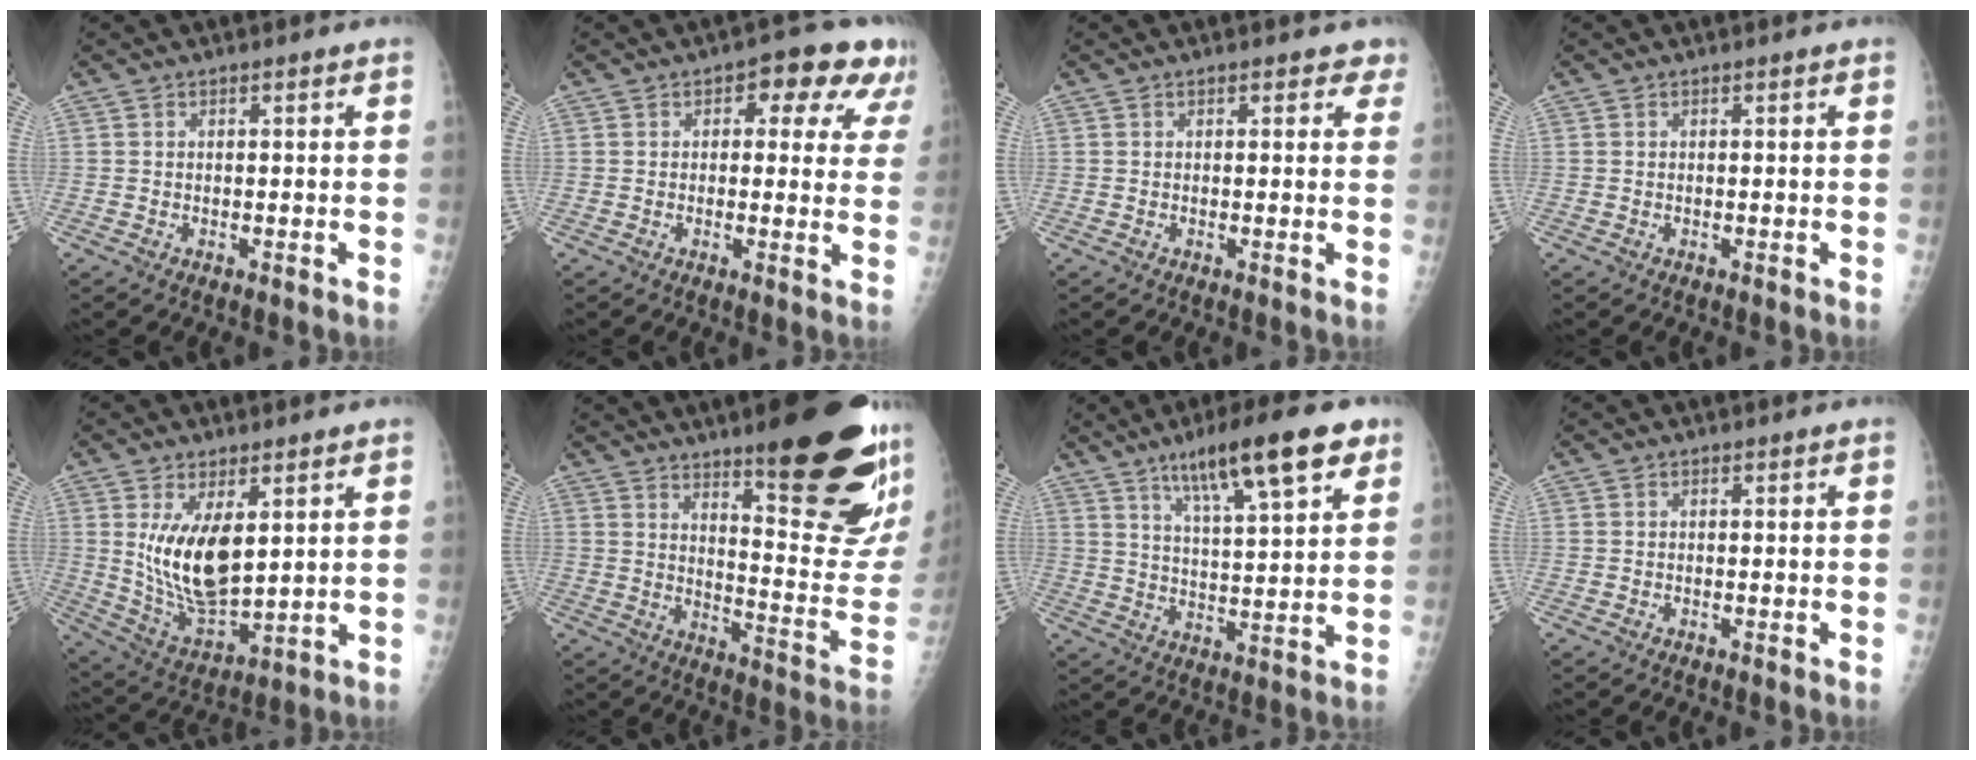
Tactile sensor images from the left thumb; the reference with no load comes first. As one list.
[{"total": 10.0, "force": [4.7, 5.3, 7.1], "torque": [-0.029, -0.004, 0.048]}, {"total": 2.9, "force": [1.9, 1.5, 1.6], "torque": [0.007, -0.002, 0.016]}, {"total": 0.0}, {"total": 13.4, "force": [3.4, 6.3, 11.3], "torque": [-0.190, -0.030, 0.085]}, {"total": 25.7, "force": [15.4, 5.5, 19.8], "torque": [-0.232, -0.091, 0.222]}, {"total": 16.3, "force": [9.4, 3.8, 12.7], "torque": [-0.177, -0.032, 0.149]}, {"total": 0.0}]